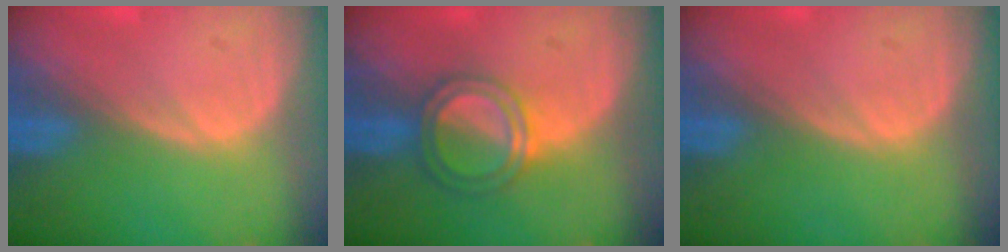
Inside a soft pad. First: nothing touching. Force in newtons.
{"total": 5.1, "press": 4.6, "slide": 2.1}
{"total": 0.0}